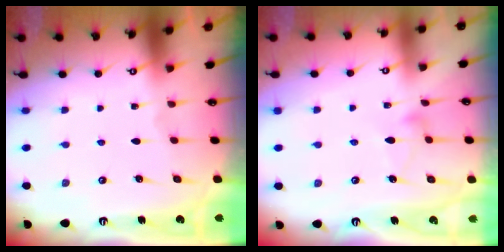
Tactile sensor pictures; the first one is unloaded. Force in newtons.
{"total": 6.8, "press": 6.8, "slide": 0.4}